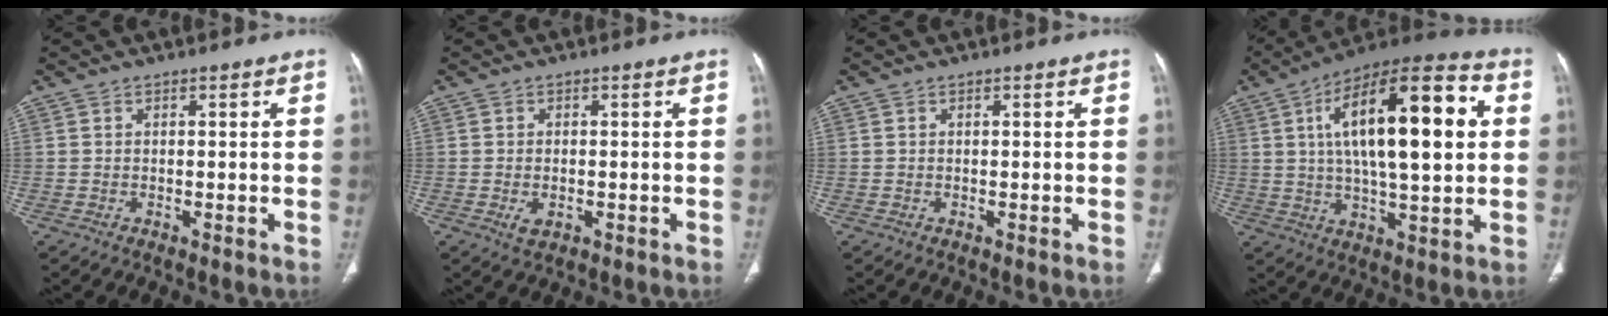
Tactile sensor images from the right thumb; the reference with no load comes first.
{"total": 2.7, "force": [-0.7, 1.7, 2.0], "torque": [-0.034, 0.002, -0.006]}
{"total": 0.0}
{"total": 23.7, "force": [4.7, 8.5, 21.6], "torque": [-0.338, 0.013, 0.067]}